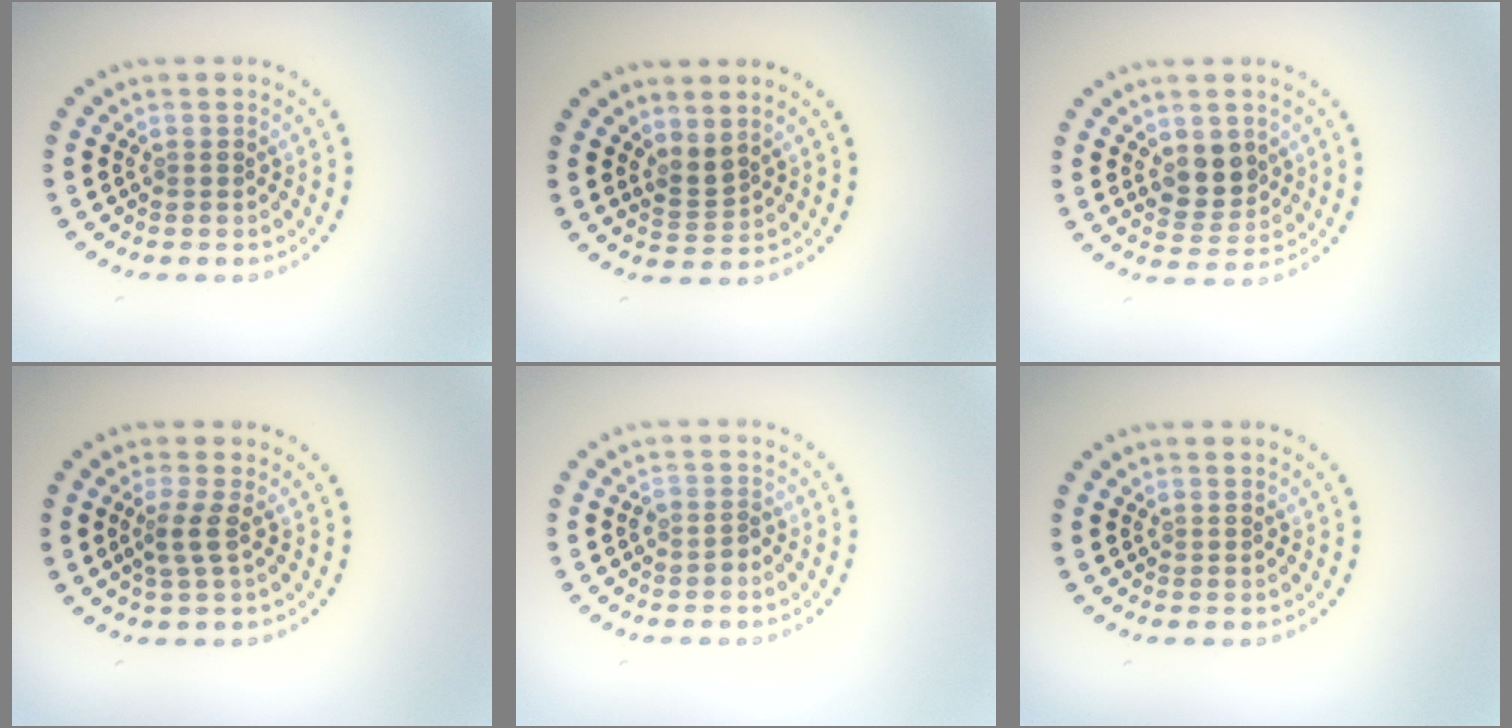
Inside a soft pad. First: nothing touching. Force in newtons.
{"total": 1.8, "press": 1.3, "slide": 1.3}
{"total": 3.4, "press": 3.3, "slide": 0.9}
{"total": 2.1, "press": 1.4, "slide": 1.5}
{"total": 1.2, "press": 0.9, "slide": 0.8}
{"total": 0.0}